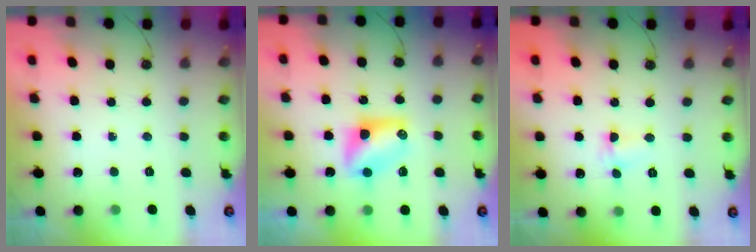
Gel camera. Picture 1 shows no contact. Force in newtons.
{"total": 7.7, "press": 7.7, "slide": 0.1}
{"total": 1.7, "press": 1.5, "slide": 0.7}